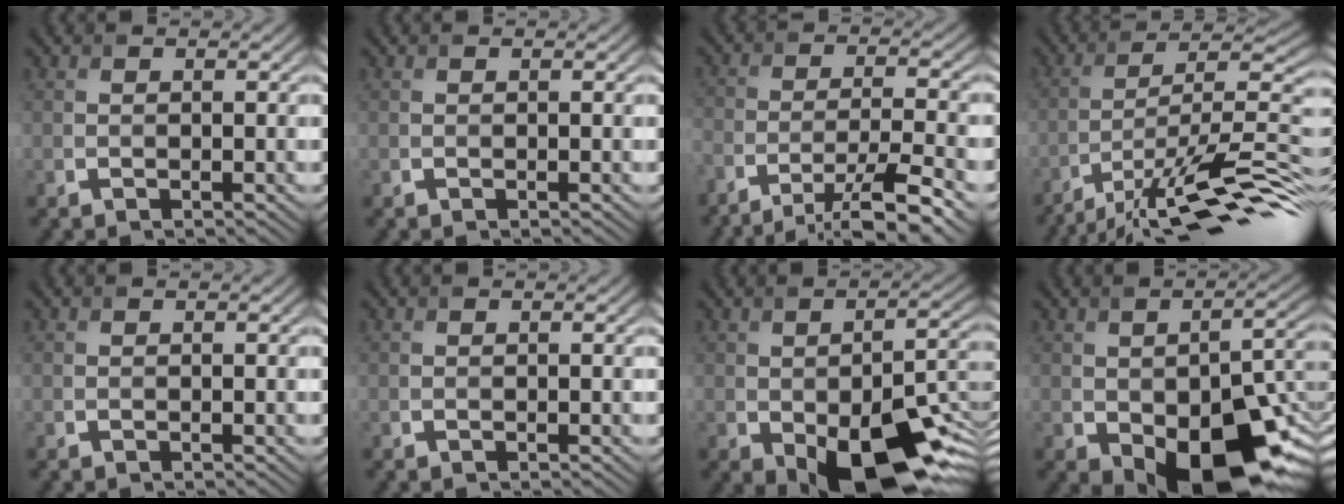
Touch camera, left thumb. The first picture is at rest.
{"total": 0.0}
{"total": 10.1, "force": [-7.7, 2.3, 6.2], "torque": [-0.116, -0.003, -0.127]}
{"total": 15.1, "force": [-9.8, 3.5, 11.0], "torque": [-0.194, -0.003, -0.161]}
{"total": 0.0}
{"total": 0.0}
{"total": 13.9, "force": [-6.0, 6.6, 10.7], "torque": [-0.155, -0.032, -0.084]}
{"total": 15.0, "force": [-6.0, 8.1, 11.1], "torque": [-0.147, -0.036, -0.080]}